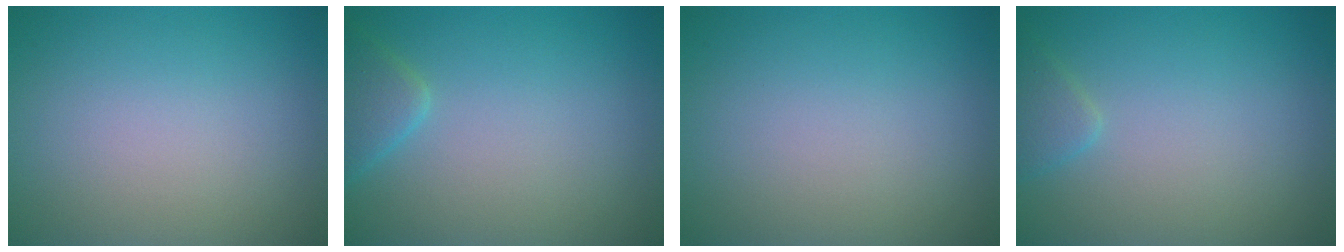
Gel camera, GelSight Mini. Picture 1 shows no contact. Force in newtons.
{"total": 2.3, "press": 2.2, "slide": 0.2}
{"total": 0.0}
{"total": 1.4, "press": 1.4, "slide": 0.1}